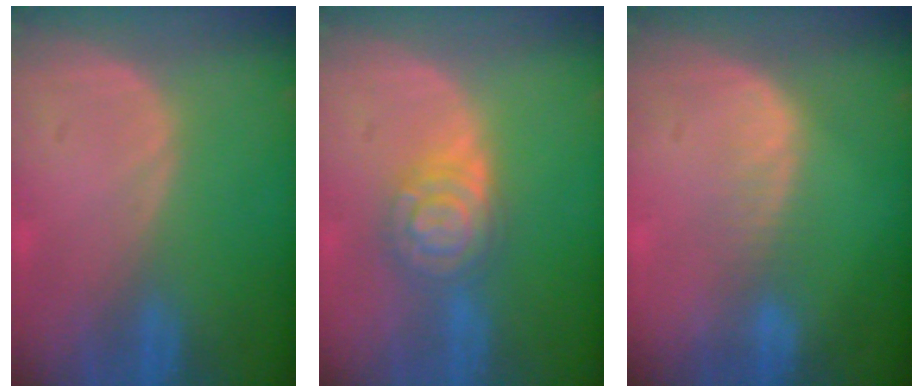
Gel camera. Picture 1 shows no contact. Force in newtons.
{"total": 6.7, "press": 6.6, "slide": 0.4}
{"total": 2.4, "press": 2.4, "slide": 0.2}